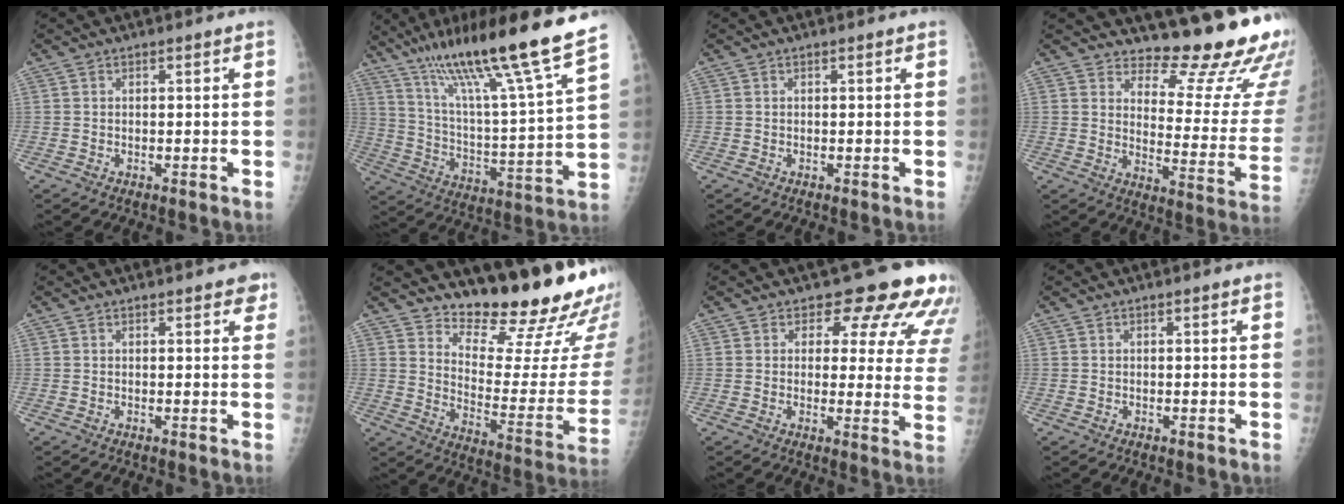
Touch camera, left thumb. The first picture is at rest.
{"total": 22.7, "force": [16.9, 0.1, 15.1], "torque": [-0.231, -0.073, 0.285]}
{"total": 0.0}
{"total": 18.2, "force": [15.8, 4.5, 7.9], "torque": [-0.056, -0.160, 0.191]}
{"total": 2.6, "force": [1.7, 1.1, 1.5], "torque": [-0.001, -0.004, 0.017]}
{"total": 20.7, "force": [17.5, 4.7, 9.9], "torque": [-0.098, -0.159, 0.242]}
{"total": 13.3, "force": [10.9, 5.7, 5.3], "torque": [-0.006, -0.067, 0.101]}
{"total": 0.0}